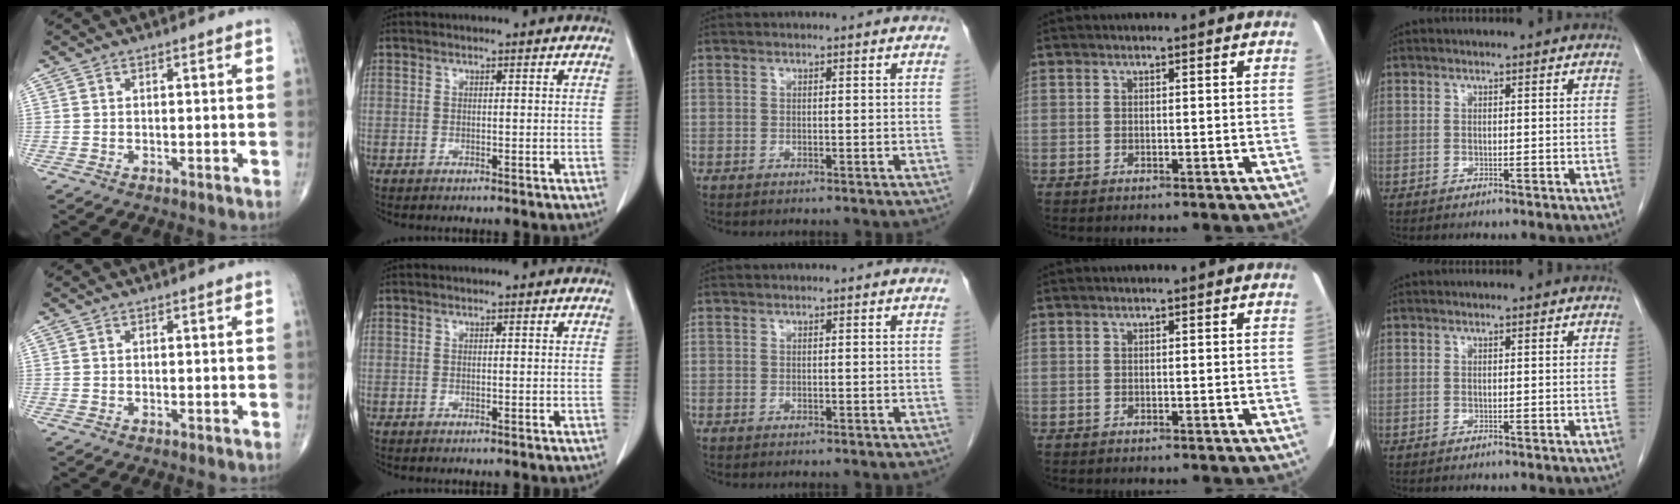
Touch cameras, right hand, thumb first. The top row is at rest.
{}